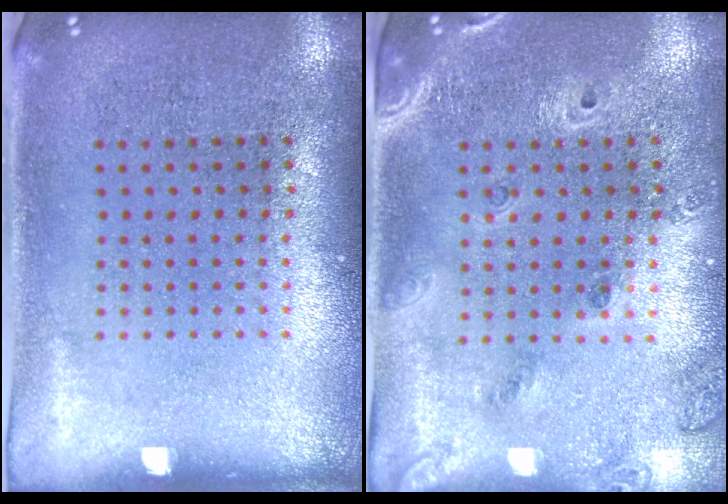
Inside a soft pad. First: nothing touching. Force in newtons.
{"total": 1.4, "press": 1.3, "slide": 0.5}